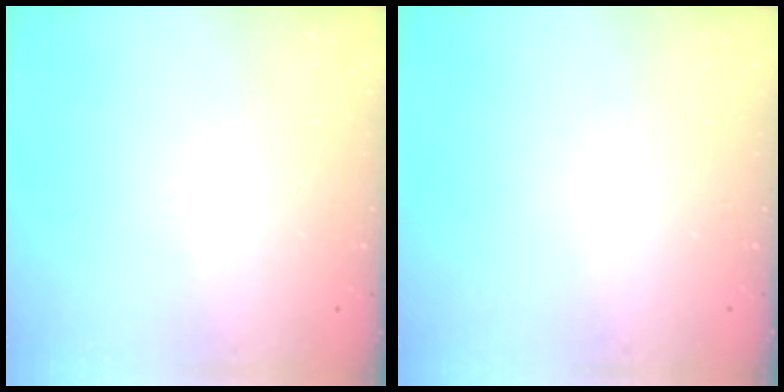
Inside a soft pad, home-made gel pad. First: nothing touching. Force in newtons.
{"total": 0.0}